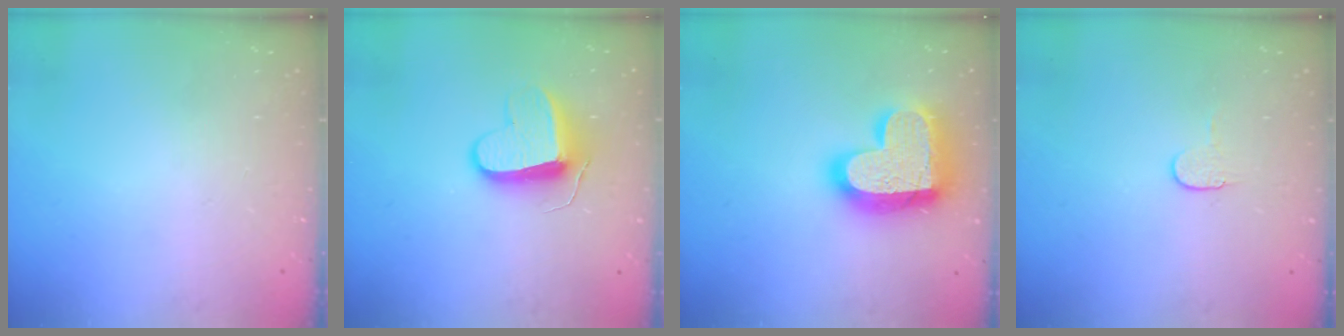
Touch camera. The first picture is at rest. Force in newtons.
{"total": 10.3, "press": 10.2, "slide": 1.2}
{"total": 21.5, "press": 21.5, "slide": 1.6}
{"total": 4.1, "press": 4.1, "slide": 0.4}